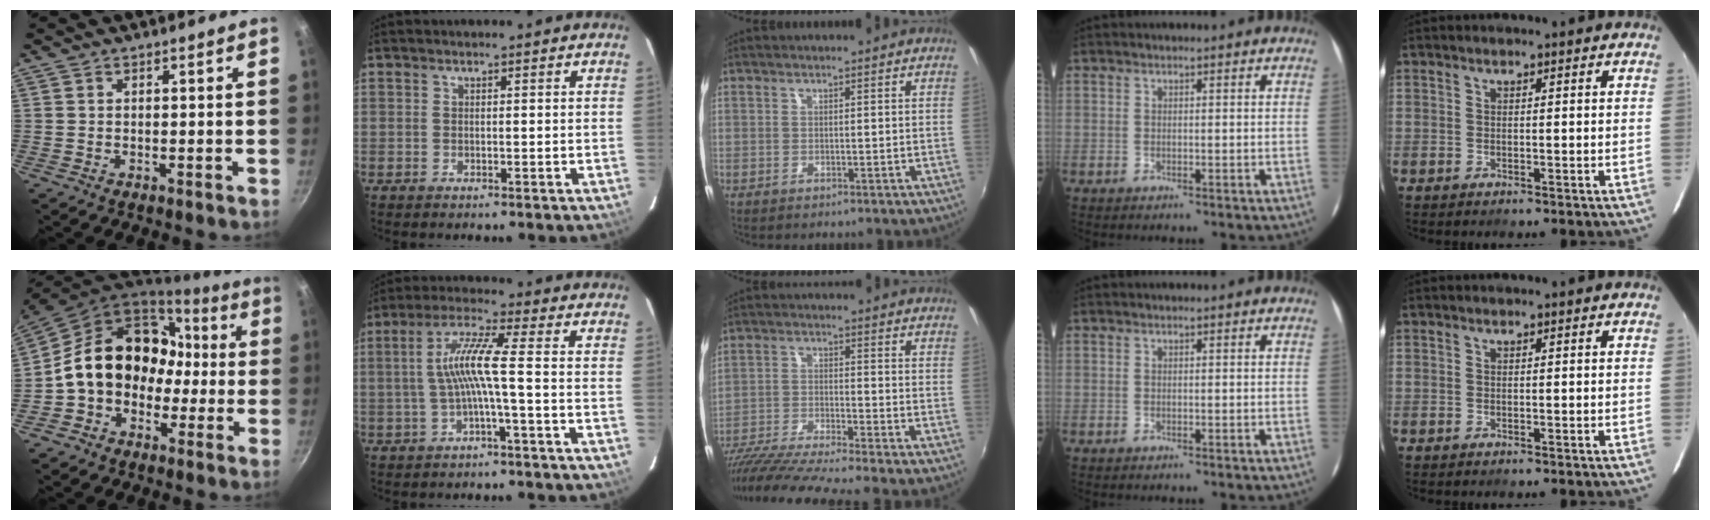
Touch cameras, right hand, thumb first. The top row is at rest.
{"thumb": {"total": 18.5, "force": [-1.1, 14.8, 11.1], "torque": [-0.145, 0.077, -0.022]}, "index": {"total": 7.5, "force": [-1.3, -0.8, 7.3], "torque": [-0.156, 0.008, -0.020]}, "middle": {"total": 15.1, "force": [-12.9, -1.2, 7.8], "torque": [-0.162, -0.044, -0.230]}}